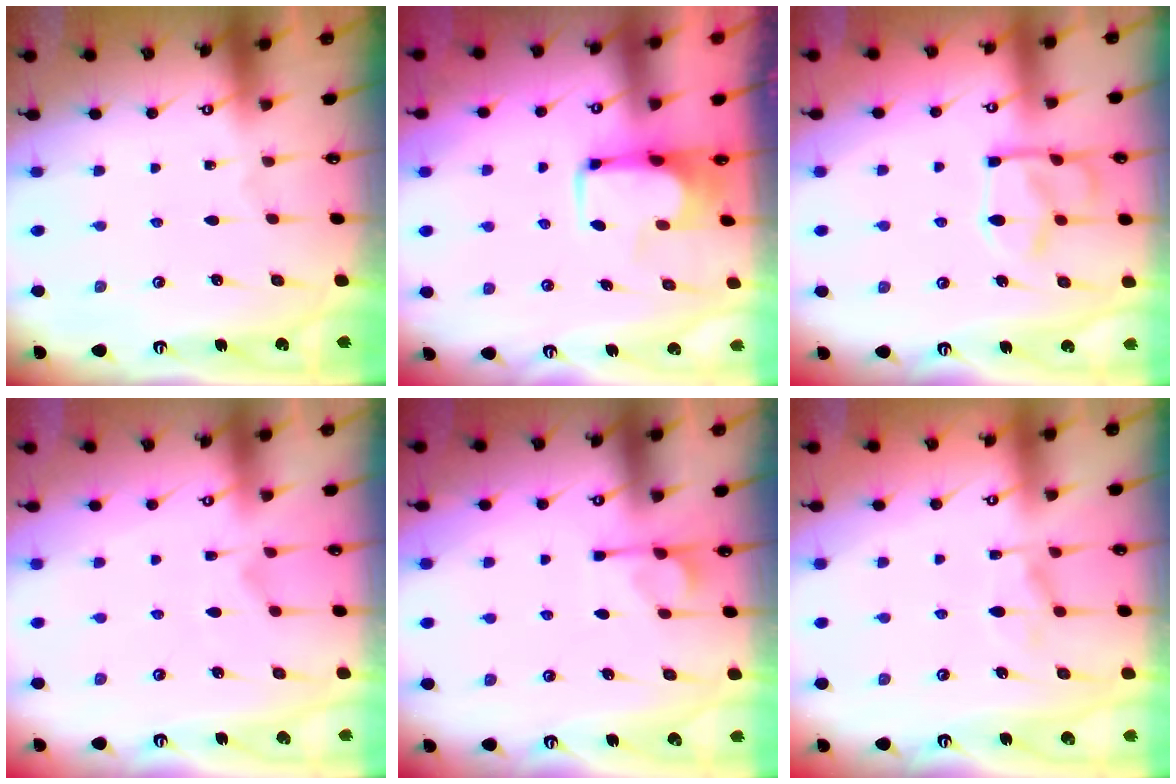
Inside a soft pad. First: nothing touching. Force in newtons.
{"total": 5.5, "press": 5.4, "slide": 0.7}
{"total": 13.2, "press": 13.1, "slide": 1.4}
{"total": 1.1, "press": 0.3, "slide": 1.0}
{"total": 2.0, "press": 1.5, "slide": 1.2}
{"total": 1.6, "press": 0.4, "slide": 1.6}